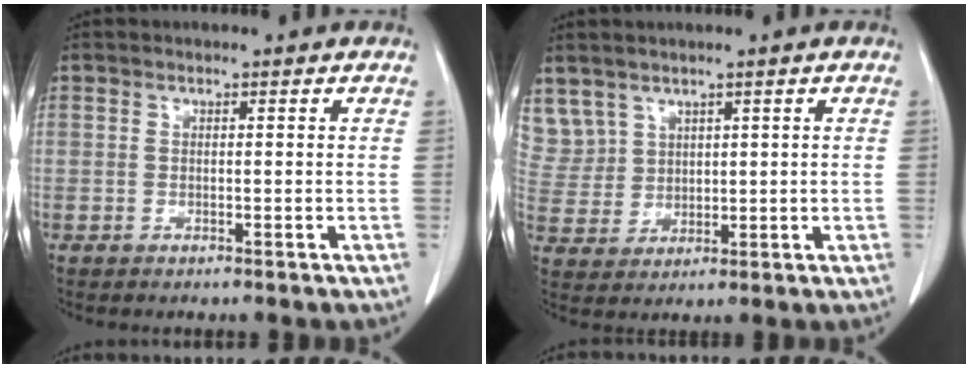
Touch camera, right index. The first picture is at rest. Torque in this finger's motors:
{"motor_torque": [-0.42, 0.55, -0.03, -0.03]}